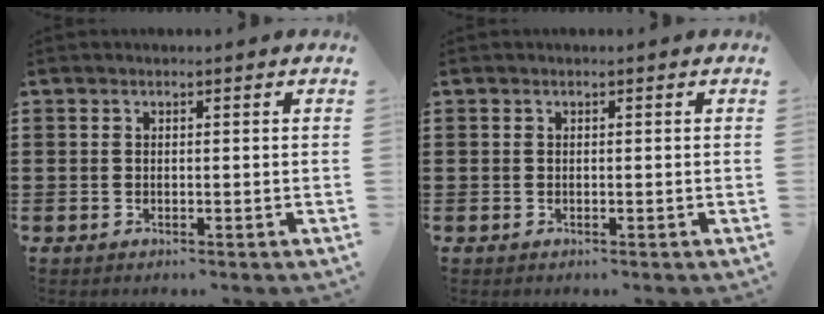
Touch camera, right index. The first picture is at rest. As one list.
[{"total": 0.0}]